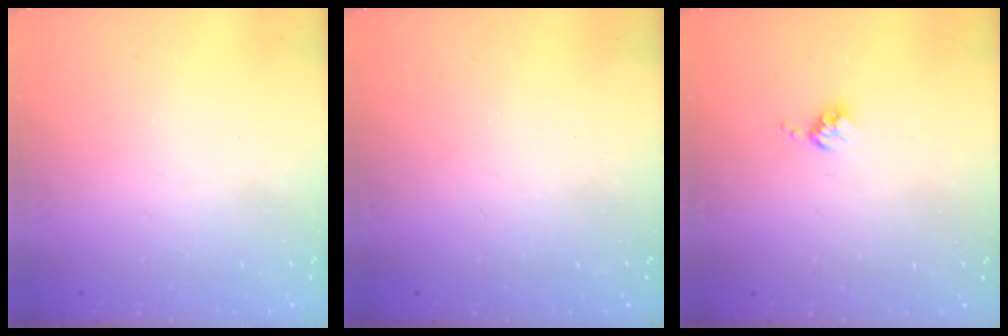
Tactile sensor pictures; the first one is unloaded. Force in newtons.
{"total": 0.0}
{"total": 3.6, "press": 3.6, "slide": 0.4}